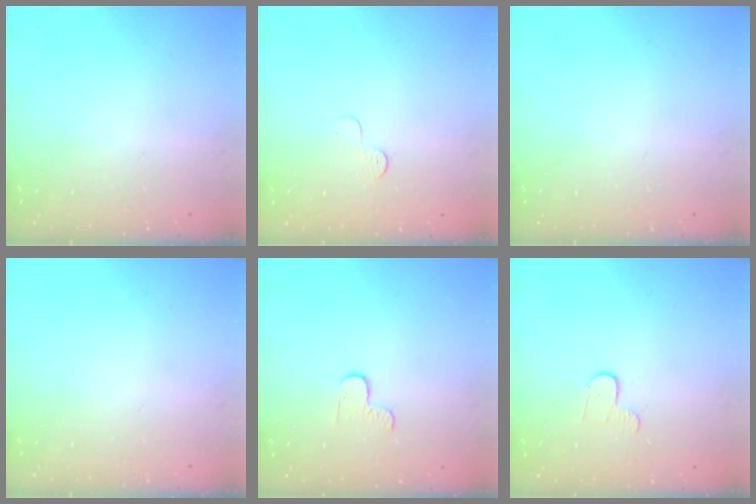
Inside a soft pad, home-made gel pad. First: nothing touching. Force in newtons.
{"total": 3.6, "press": 3.5, "slide": 0.3}
{"total": 0.0}
{"total": 0.0}
{"total": 3.3, "press": 3.3, "slide": 0.4}
{"total": 4.4, "press": 4.4, "slide": 0.4}